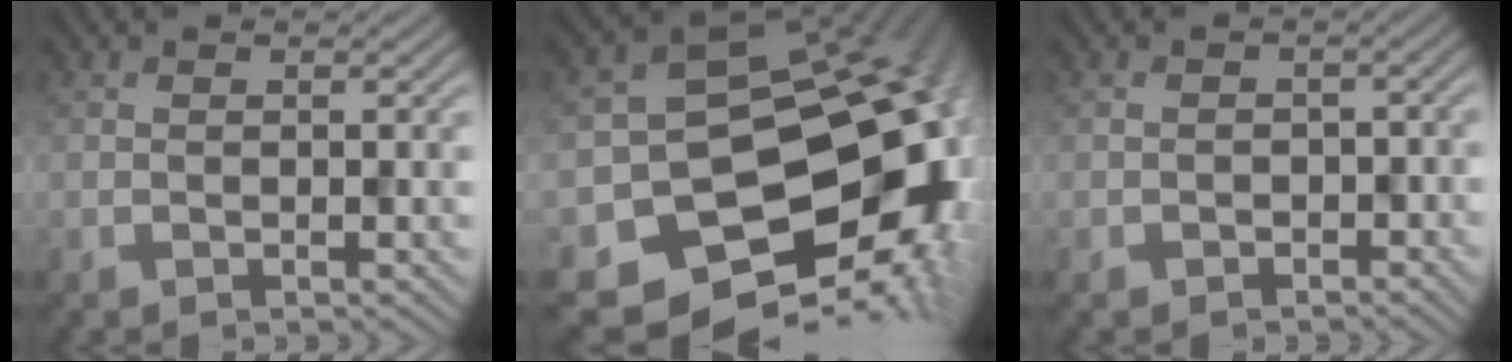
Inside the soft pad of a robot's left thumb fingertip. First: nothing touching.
{"total": 18.6, "force": [-5.3, 14.8, 10.0], "torque": [-0.169, -0.024, -0.074]}
{"total": 1.5, "force": [-0.7, 1.3, 0.4], "torque": [-0.002, -0.002, -0.013]}